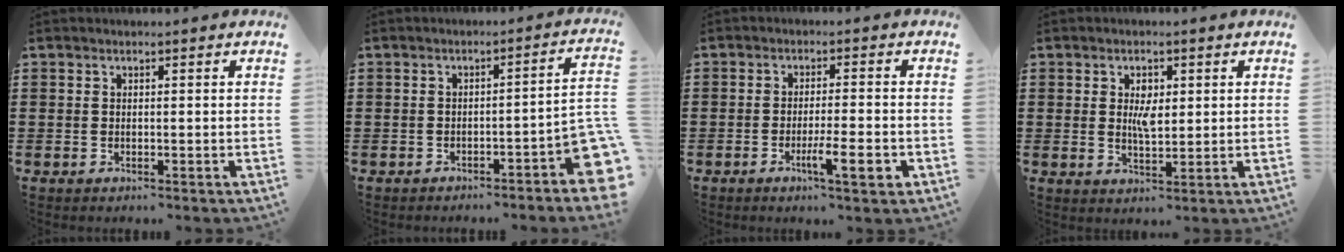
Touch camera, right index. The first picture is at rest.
{"total": 4.6, "force": [-2.9, 0.6, 3.5], "torque": [-0.049, -0.010, -0.053]}
{"total": 6.3, "force": [-2.7, 0.7, 5.7], "torque": [-0.095, -0.010, -0.043]}
{"total": 3.6, "force": [0.8, 1.7, 3.1], "torque": [-0.057, 0.003, 0.012]}